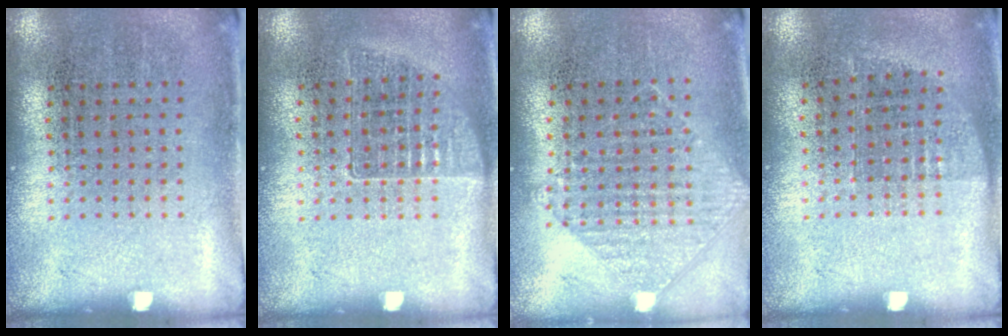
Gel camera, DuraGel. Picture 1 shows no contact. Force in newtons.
{"total": 1.0, "press": 0.9, "slide": 0.3}
{"total": 0.9, "press": 0.8, "slide": 0.3}
{"total": 0.6, "press": 0.6, "slide": 0.2}